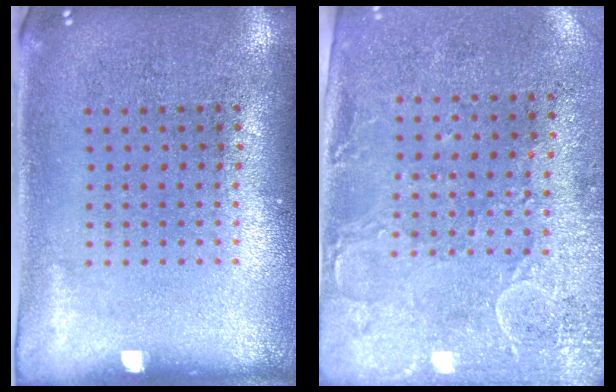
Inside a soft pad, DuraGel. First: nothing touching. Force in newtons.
{"total": 3.0, "press": 2.3, "slide": 1.9}